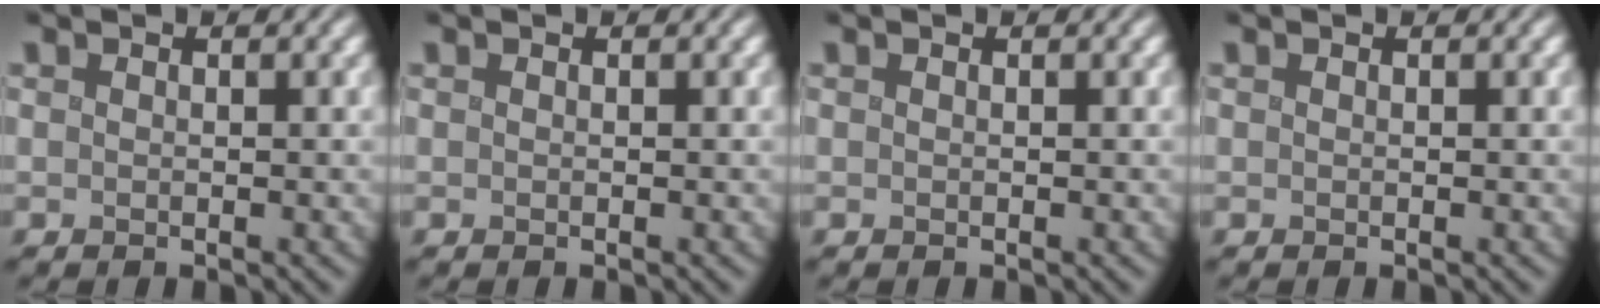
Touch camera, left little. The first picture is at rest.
{"total": 0.0}
{"total": 0.0}
{"total": 0.0}